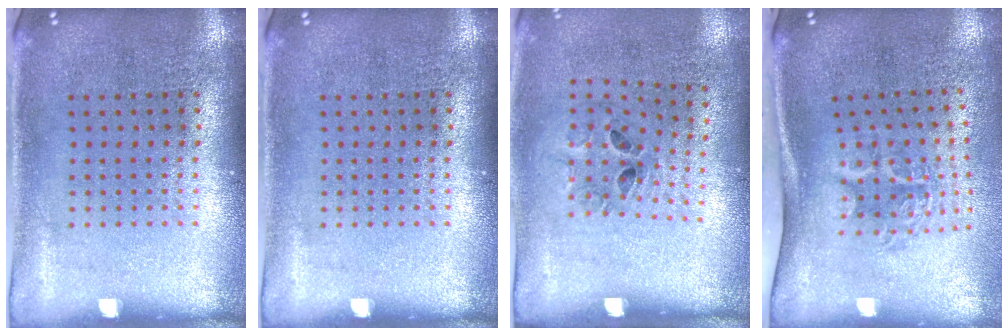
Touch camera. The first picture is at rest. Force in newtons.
{"total": 0.0}
{"total": 1.3, "press": 0.7, "slide": 1.1}
{"total": 1.9, "press": 1.2, "slide": 1.4}